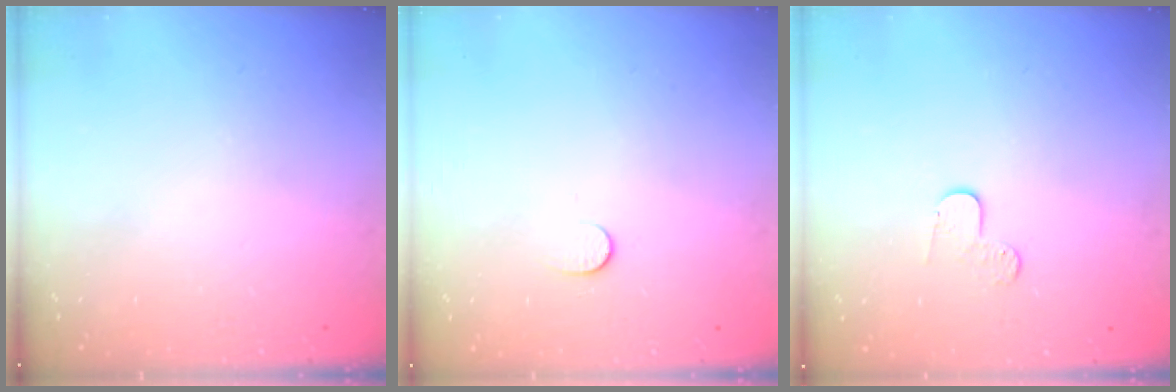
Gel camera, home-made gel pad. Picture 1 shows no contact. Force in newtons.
{"total": 5.2, "press": 5.2, "slide": 0.5}
{"total": 3.8, "press": 3.8, "slide": 0.3}